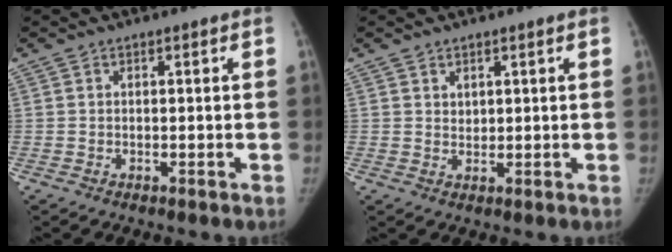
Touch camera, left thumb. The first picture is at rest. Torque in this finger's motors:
{"motor_torque": [-0.01, -0.08, -0.01, 0.67, 0.00]}